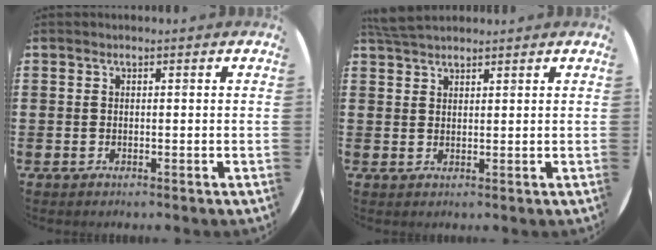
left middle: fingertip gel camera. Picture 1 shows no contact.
{"total": 3.2, "force": [2.9, 0.7, 1.0], "torque": [-0.025, 0.001, 0.056]}